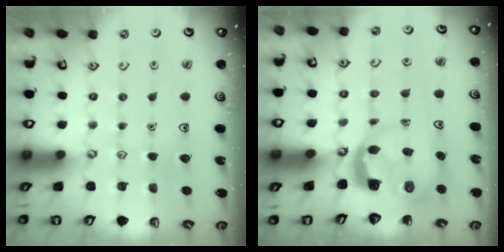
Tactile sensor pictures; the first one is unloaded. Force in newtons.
{"total": 4.5, "press": 4.5, "slide": 0.6}